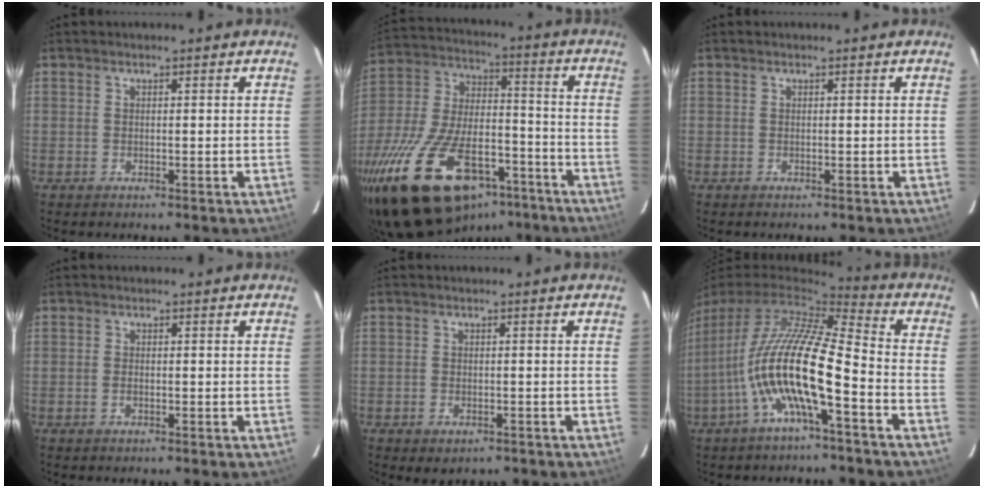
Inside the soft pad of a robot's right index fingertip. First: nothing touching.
{"total": 30.7, "force": [-18.7, 14.7, 19.5], "torque": [-0.392, -0.019, -0.288]}
{"total": 0.0}
{"total": 1.0, "force": [-0.4, 0.5, 0.8], "torque": [-0.017, 0.001, -0.007]}
{"total": 3.6, "force": [-2.1, 2.3, 1.9], "torque": [-0.040, -0.009, -0.024]}
{"total": 15.9, "force": [-5.1, 2.7, 14.9], "torque": [-0.270, -0.012, -0.103]}